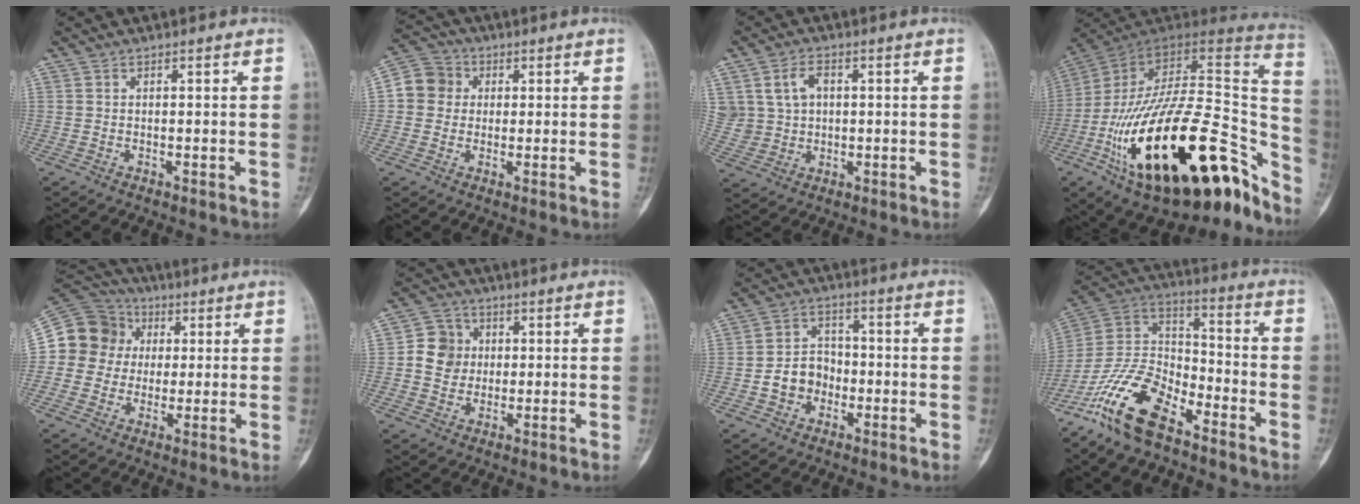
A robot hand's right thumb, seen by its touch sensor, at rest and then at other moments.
{"total": 7.1, "force": [0.8, 6.6, 2.4], "torque": [-0.025, 0.014, 0.002]}
{"total": 7.4, "force": [2.1, 5.8, 4.2], "torque": [-0.064, 0.001, 0.049]}
{"total": 39.0, "force": [-17.1, 17.4, 30.4], "torque": [-0.410, 0.068, -0.263]}
{"total": 13.4, "force": [1.5, 12.7, 3.8], "torque": [-0.047, 0.035, 0.025]}
{"total": 7.1, "force": [0.6, 6.5, 2.7], "torque": [-0.018, 0.005, 0.003]}
{"total": 7.3, "force": [-2.0, 6.2, 3.4], "torque": [-0.033, 0.031, -0.042]}
{"total": 17.0, "force": [-11.1, 7.6, 10.4], "torque": [-0.197, 0.068, -0.216]}